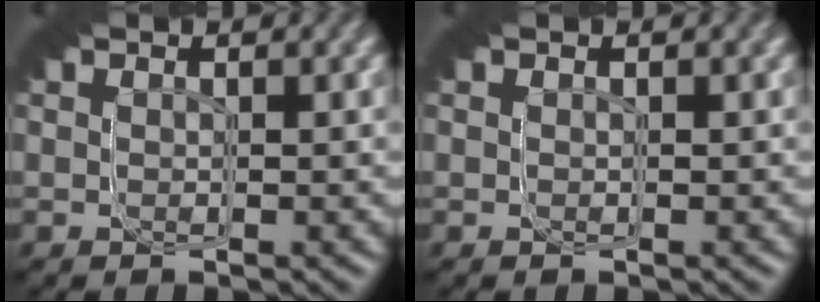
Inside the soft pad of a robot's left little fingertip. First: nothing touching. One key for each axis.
{"total": 0.0}